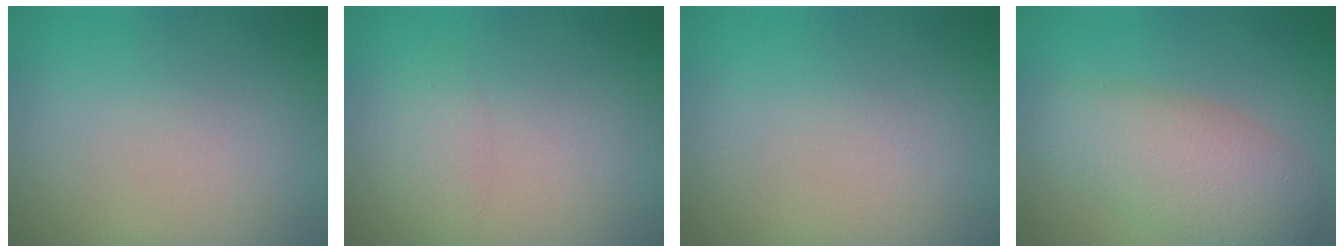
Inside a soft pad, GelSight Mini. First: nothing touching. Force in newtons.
{"total": 1.7, "press": 1.7, "slide": 0.1}
{"total": 0.0}
{"total": 5.8, "press": 5.8, "slide": 0.2}